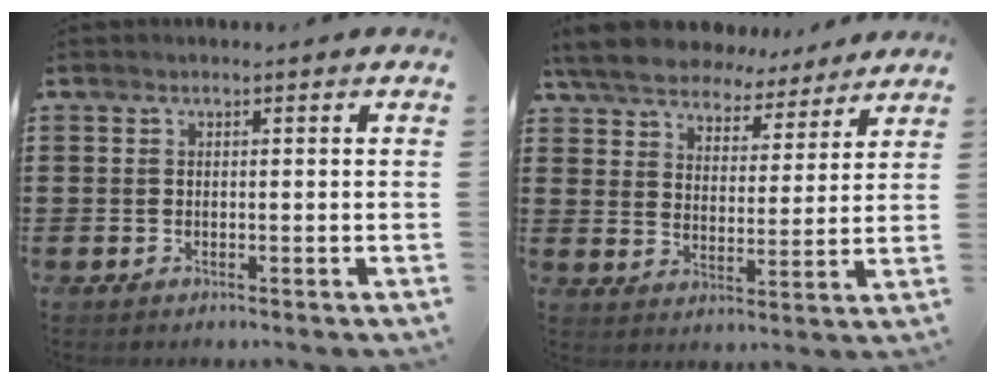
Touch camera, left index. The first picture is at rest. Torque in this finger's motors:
{"motor_torque": [2.14, 0.00, 1.05, 0.21]}